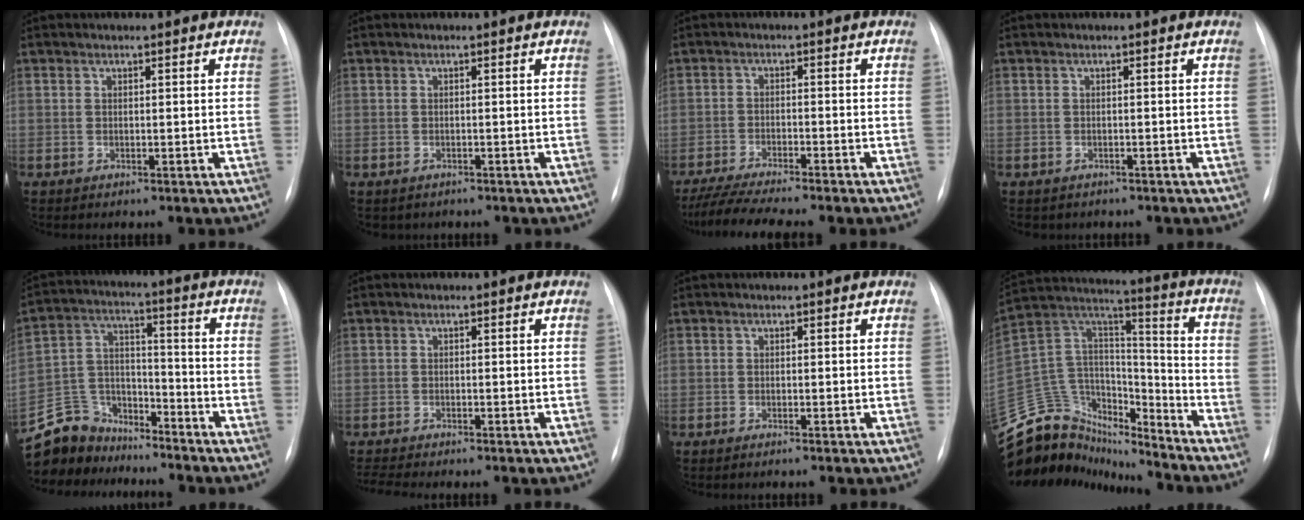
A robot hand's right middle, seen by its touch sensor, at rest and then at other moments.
{"total": 1.5, "force": [-1.2, 0.9, 0.1], "torque": [-0.011, -0.001, -0.013]}
{"total": 8.7, "force": [-7.5, -0.5, 4.3], "torque": [-0.075, -0.024, -0.122]}
{"total": 1.6, "force": [-1.4, 0.9, 0.1], "torque": [-0.012, -0.002, -0.016]}
{"total": 12.2, "force": [-10.8, 5.4, 1.0], "torque": [-0.034, 0.042, -0.199]}
{"total": 2.8, "force": [-2.6, -0.5, 0.9], "torque": [-0.024, -0.012, -0.043]}
{"total": 0.5, "force": [-0.4, -0.2, 0.3], "torque": [-0.009, -0.003, -0.007]}
{"total": 24.1, "force": [-21.9, 7.8, 6.3], "torque": [-0.163, 0.046, -0.362]}